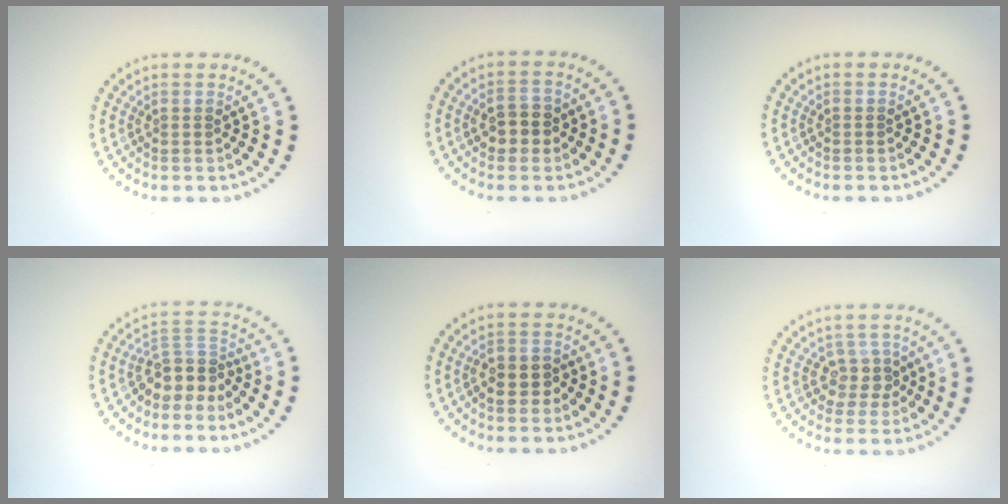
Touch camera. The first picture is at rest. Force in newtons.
{"total": 2.5, "press": 2.5, "slide": 0.2}
{"total": 0.0}
{"total": 3.3, "press": 2.5, "slide": 2.2}
{"total": 2.0, "press": 1.9, "slide": 0.6}
{"total": 2.2, "press": 1.8, "slide": 1.2}